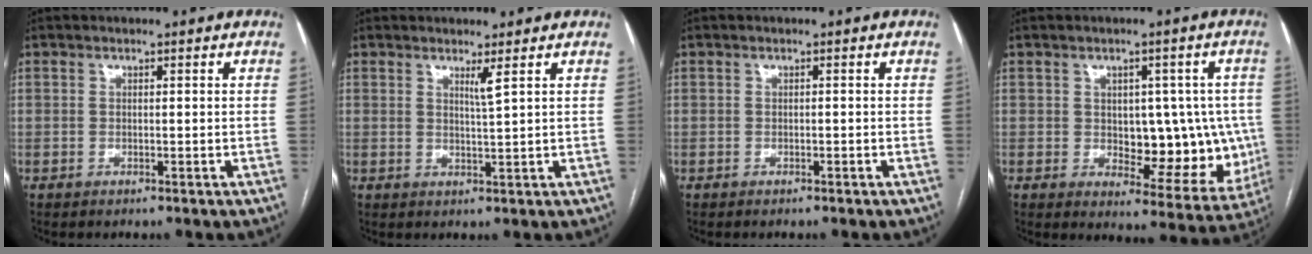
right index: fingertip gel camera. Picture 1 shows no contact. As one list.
[{"total": 1.9, "force": [1.2, -0.6, 1.3], "torque": [-0.026, -0.015, 0.024]}, {"total": 0.0}, {"total": 12.0, "force": [-0.1, 6.3, 10.2], "torque": [-0.108, 0.010, 0.018]}]